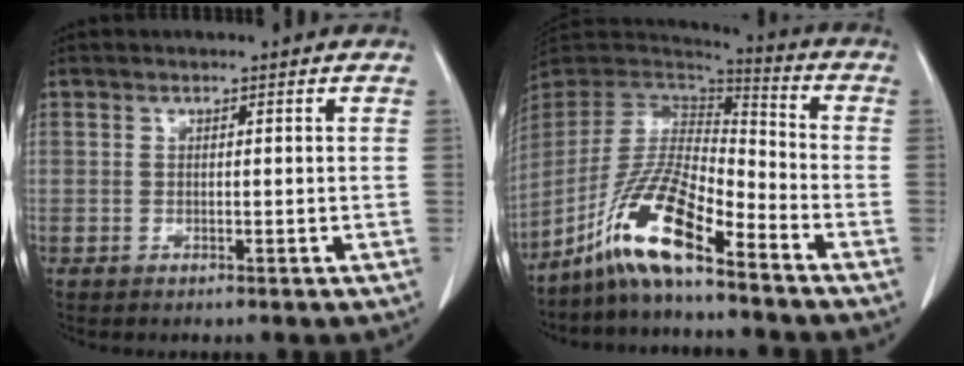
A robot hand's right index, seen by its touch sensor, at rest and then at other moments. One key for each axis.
{"total": 12.6, "fx": -8.5, "fy": 1.9, "fz": 9.1, "tx": -0.186, "ty": 0.004, "tz": -0.165}